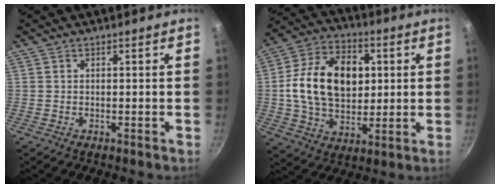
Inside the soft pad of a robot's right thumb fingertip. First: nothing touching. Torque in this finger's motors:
{"motor_torque": [0.25, 0.40, 0.57, -0.40, 0.35]}